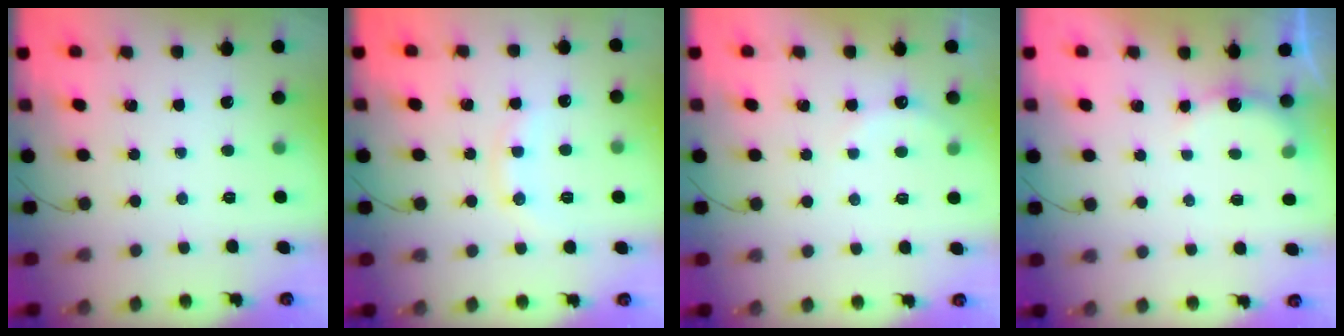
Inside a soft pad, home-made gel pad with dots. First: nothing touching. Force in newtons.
{"total": 7.4, "press": 7.3, "slide": 1.1}
{"total": 3.9, "press": 3.7, "slide": 1.2}
{"total": 3.9, "press": 3.9, "slide": 0.3}